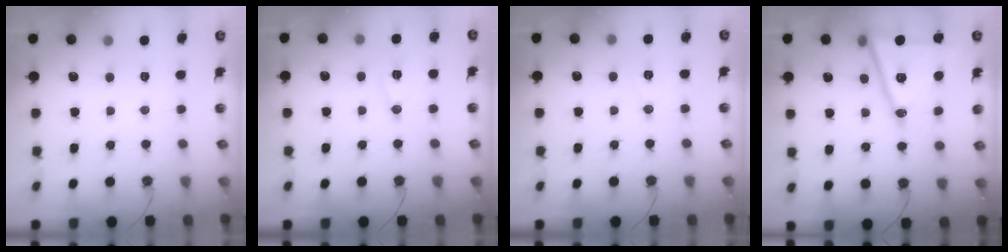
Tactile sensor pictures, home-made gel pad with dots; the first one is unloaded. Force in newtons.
{"total": 7.3, "press": 7.2, "slide": 1.0}
{"total": 5.5, "press": 3.2, "slide": 4.4}
{"total": 16.6, "press": 16.2, "slide": 3.7}